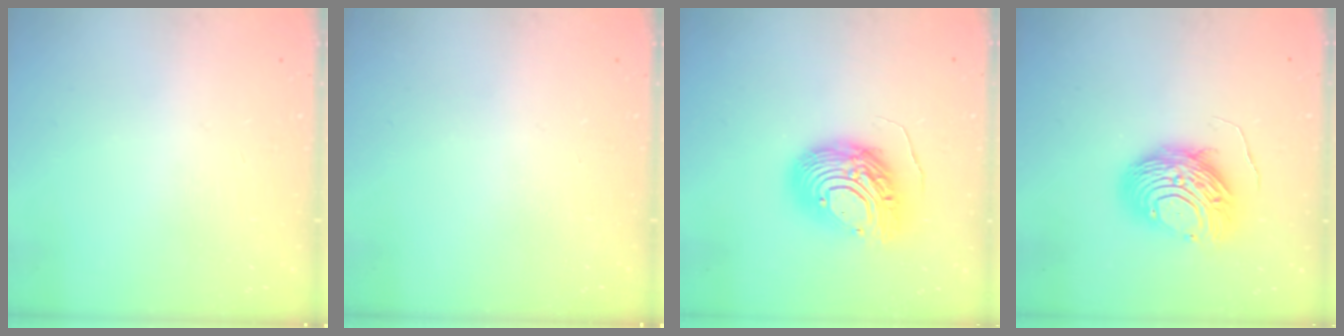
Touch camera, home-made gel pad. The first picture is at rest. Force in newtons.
{"total": 0.0}
{"total": 13.5, "press": 13.4, "slide": 1.7}
{"total": 10.8, "press": 10.8, "slide": 1.0}